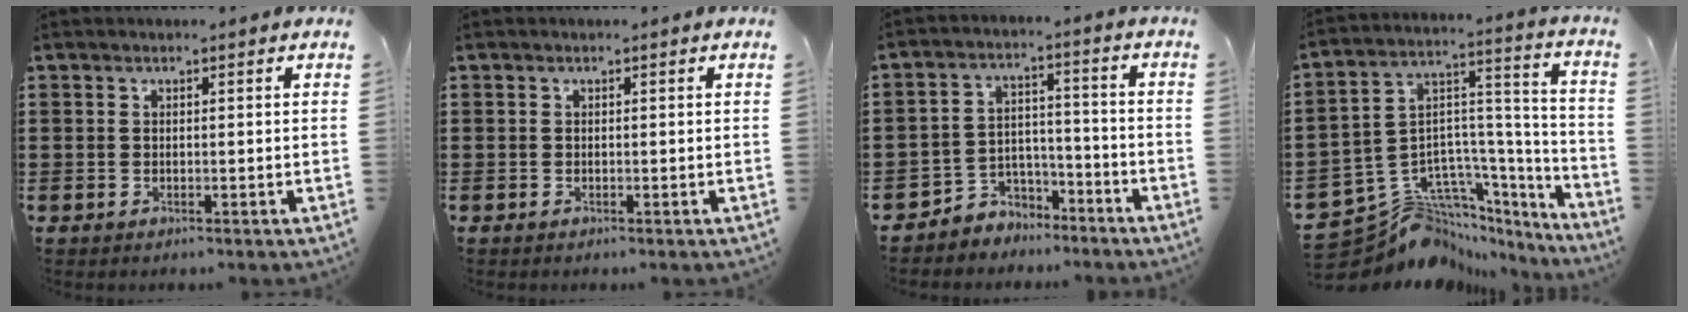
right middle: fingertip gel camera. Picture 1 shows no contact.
{"total": 0.0}
{"total": 4.7, "force": [-4.1, 2.1, -0.4], "torque": [-0.005, 0.007, -0.088]}
{"total": 8.7, "force": [-7.0, 4.9, 1.6], "torque": [-0.041, -0.004, -0.128]}